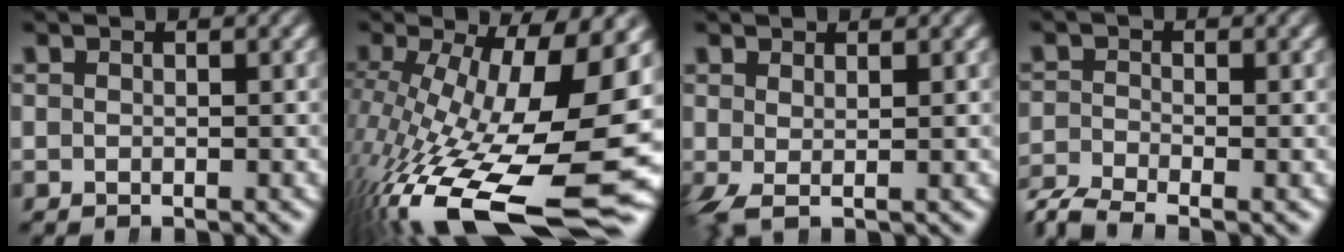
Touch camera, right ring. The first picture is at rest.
{"total": 16.4, "force": [-8.3, 6.3, 12.6], "torque": [-0.215, -0.068, -0.086]}
{"total": 1.1, "force": [0.2, -0.3, 1.0], "torque": [-0.023, -0.012, 0.014]}
{"total": 5.1, "force": [-4.1, 2.3, 1.9], "torque": [-0.032, -0.018, -0.063]}